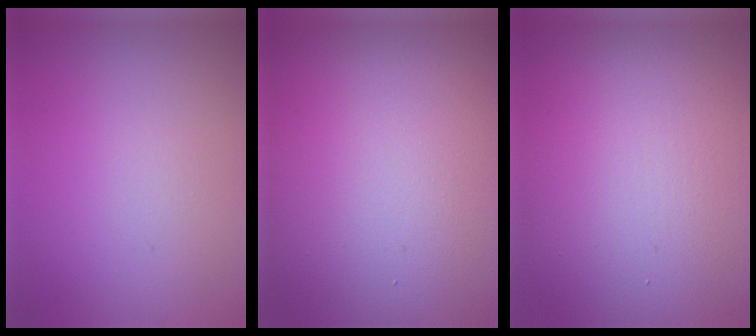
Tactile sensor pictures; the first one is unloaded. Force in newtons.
{"total": 20.8, "press": 20.8, "slide": 1.5}
{"total": 16.7, "press": 16.6, "slide": 1.1}